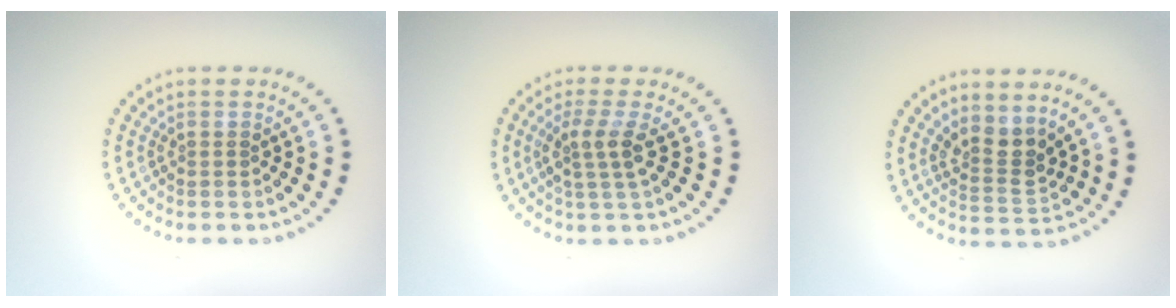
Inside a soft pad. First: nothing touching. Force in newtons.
{"total": 2.7, "press": 2.1, "slide": 1.7}
{"total": 2.8, "press": 2.1, "slide": 1.9}